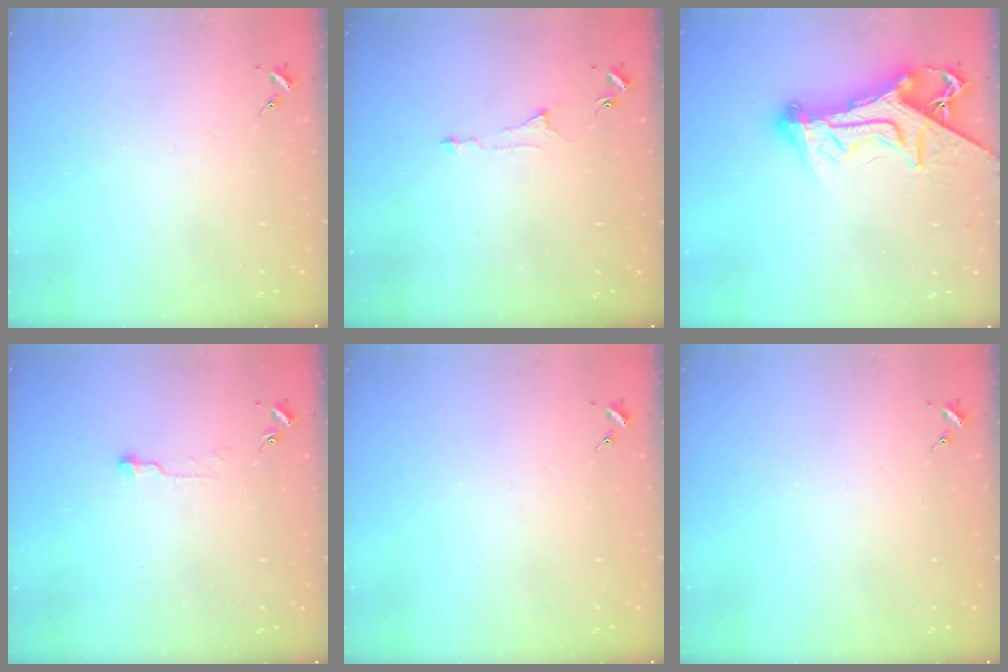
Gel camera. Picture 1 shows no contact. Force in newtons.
{"total": 4.9, "press": 4.9, "slide": 0.4}
{"total": 15.9, "press": 15.8, "slide": 1.8}
{"total": 4.8, "press": 4.8, "slide": 0.2}
{"total": 0.0}
{"total": 0.0}